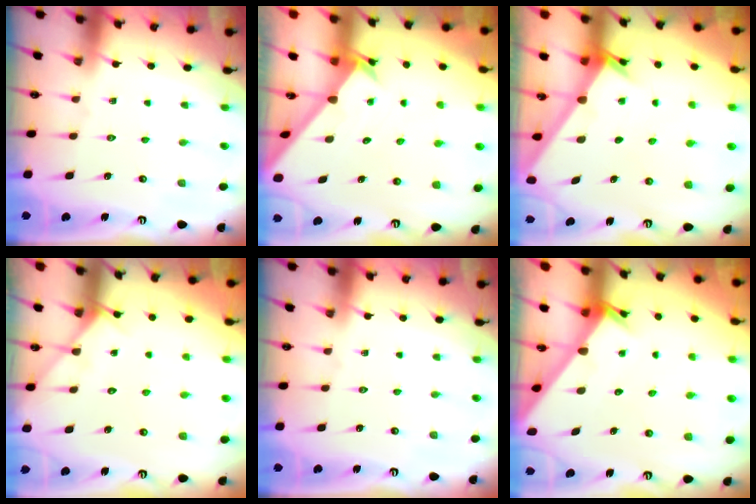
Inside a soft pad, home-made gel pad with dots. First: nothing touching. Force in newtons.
{"total": 2.0, "press": 2.0, "slide": 0.1}
{"total": 2.6, "press": 2.6, "slide": 0.2}
{"total": 5.3, "press": 5.3, "slide": 0.5}
{"total": 0.0}
{"total": 3.9, "press": 3.9, "slide": 0.2}